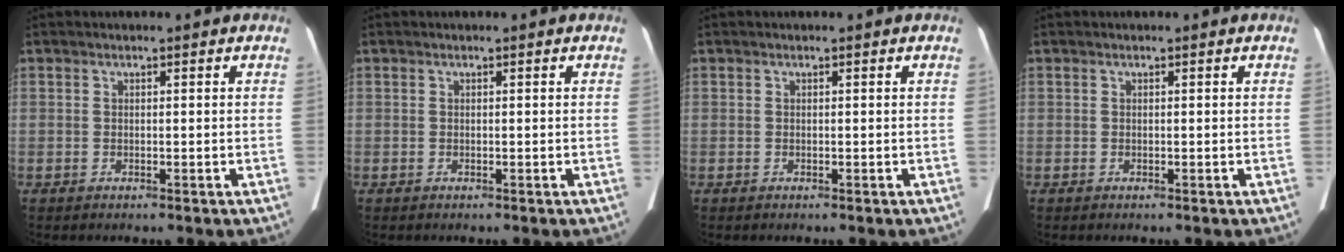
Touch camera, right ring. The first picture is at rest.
{"total": 0.0}
{"total": 0.0}
{"total": 0.0}